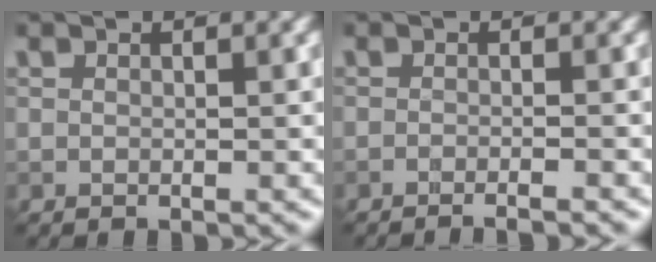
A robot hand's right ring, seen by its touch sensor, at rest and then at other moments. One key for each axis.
{"total": 2.4, "fx": -1.7, "fy": 0.4, "fz": 1.7, "tx": -0.006, "ty": 0.002, "tz": -0.034}